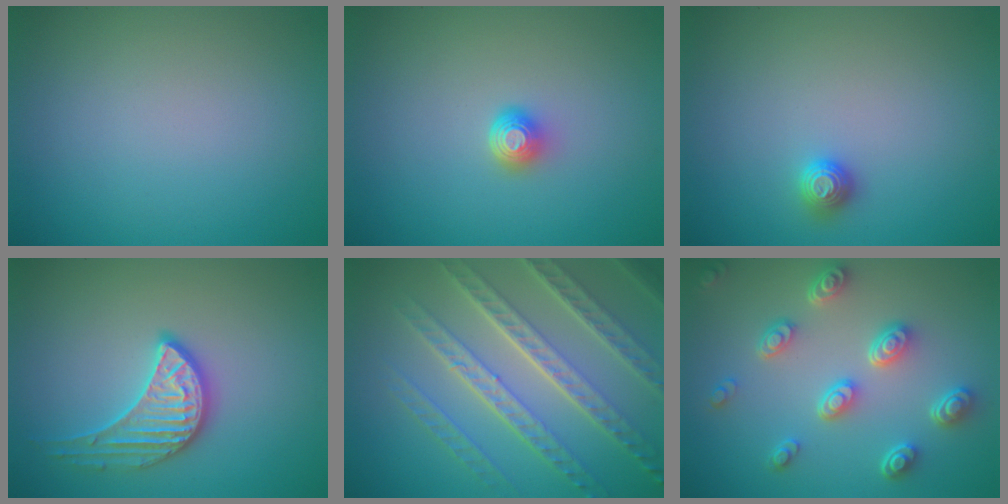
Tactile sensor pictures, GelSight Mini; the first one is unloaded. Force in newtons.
{"total": 1.6, "press": 1.2, "slide": 1.0}
{"total": 1.1, "press": 1.1, "slide": 0.2}
{"total": 3.3, "press": 3.2, "slide": 0.9}
{"total": 8.0, "press": 5.6, "slide": 5.8}
{"total": 5.0, "press": 3.9, "slide": 3.1}